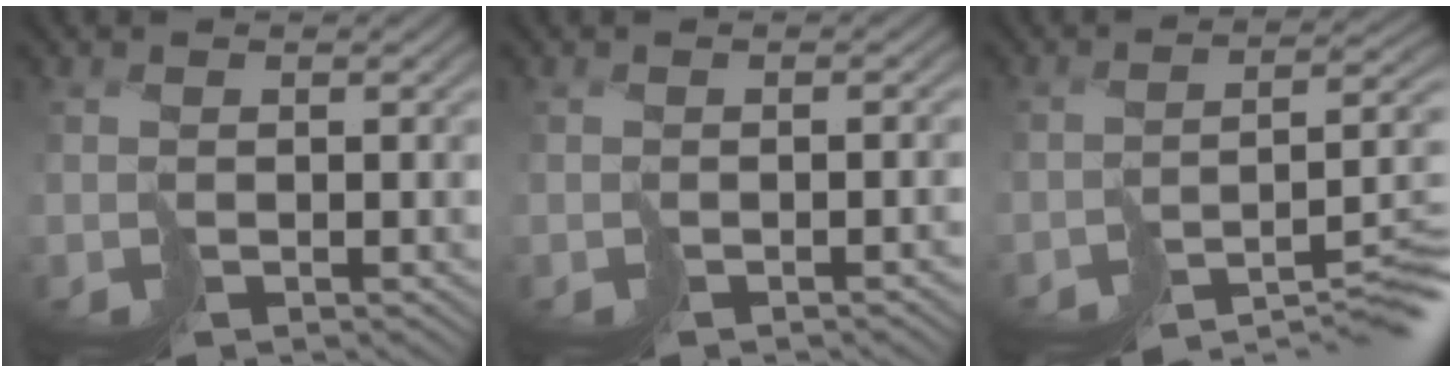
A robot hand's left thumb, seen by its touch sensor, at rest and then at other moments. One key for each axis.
{"total": 2.3, "fx": -1.6, "fy": 0.9, "fz": 1.3, "tx": -0.009, "ty": -0.001, "tz": -0.026}
{"total": 8.6, "fx": -6.6, "fy": 2.1, "fz": 5.0, "tx": -0.083, "ty": -0.017, "tz": -0.089}